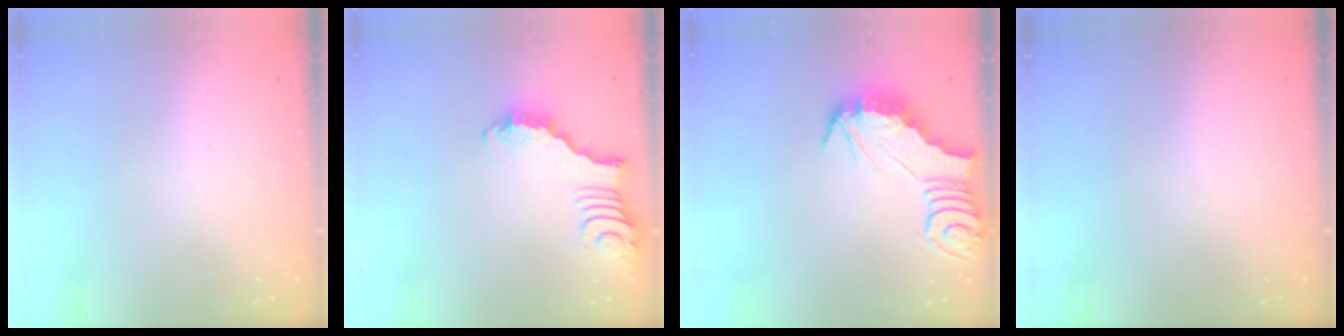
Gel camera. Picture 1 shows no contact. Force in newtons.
{"total": 2.4, "press": 2.4, "slide": 0.3}
{"total": 2.5, "press": 2.5, "slide": 0.2}
{"total": 0.0}